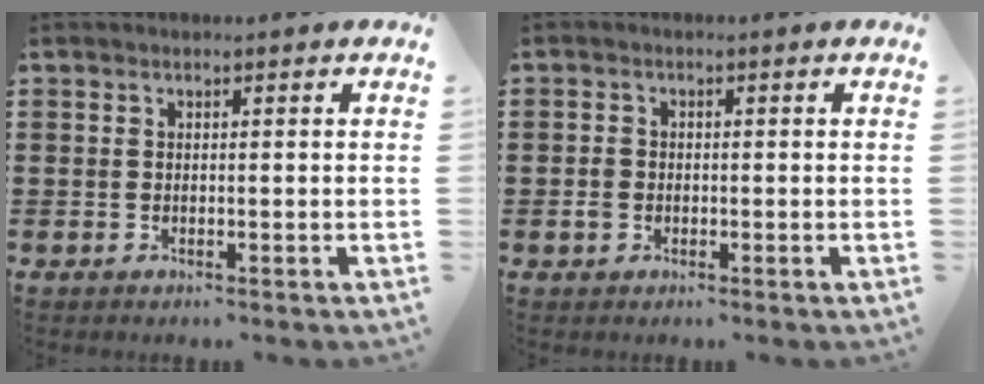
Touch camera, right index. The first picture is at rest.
{"total": 1.7, "force": [-0.6, 1.3, 0.8], "torque": [-0.026, 0.000, -0.014]}